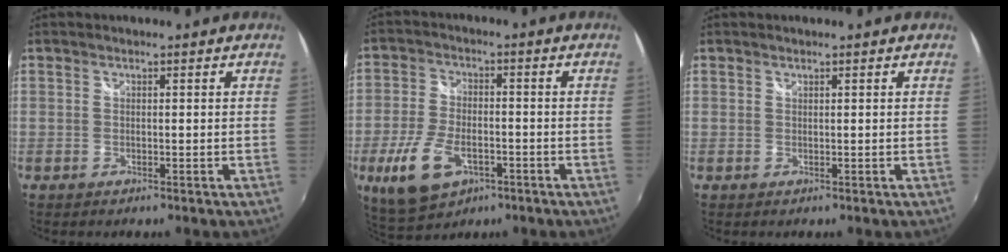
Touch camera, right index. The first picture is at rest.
{"total": 11.6, "force": [-4.8, 6.3, 8.4], "torque": [-0.188, -0.012, -0.081]}
{"total": 0.0}